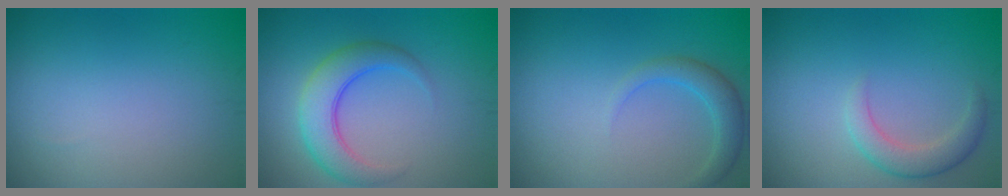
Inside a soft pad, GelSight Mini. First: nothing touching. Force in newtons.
{"total": 5.0, "press": 5.0, "slide": 0.2}
{"total": 2.4, "press": 2.4, "slide": 0.2}
{"total": 2.8, "press": 2.8, "slide": 0.1}